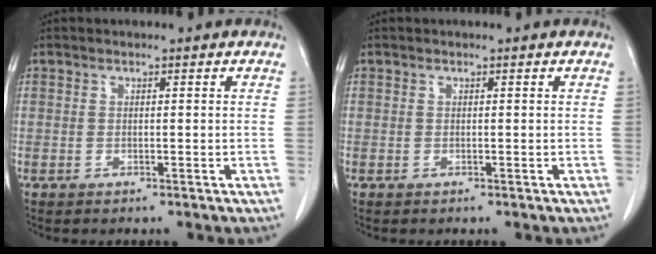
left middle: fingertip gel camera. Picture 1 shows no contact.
{"total": 0.0}